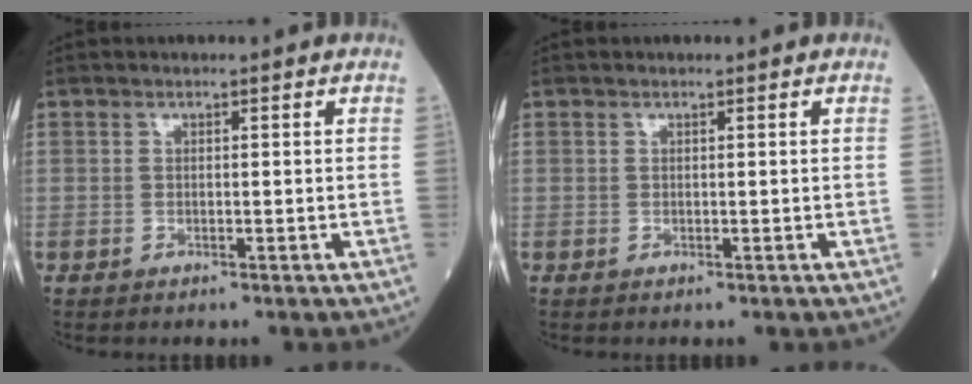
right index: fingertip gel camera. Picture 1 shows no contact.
{"total": 0.0}